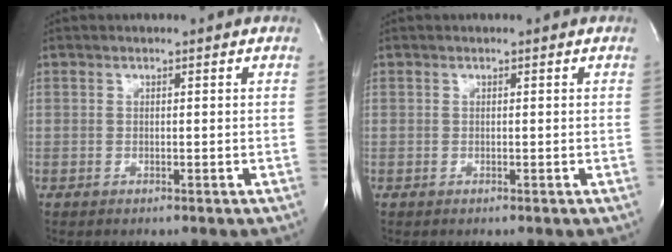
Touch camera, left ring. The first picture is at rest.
{"total": 0.0}